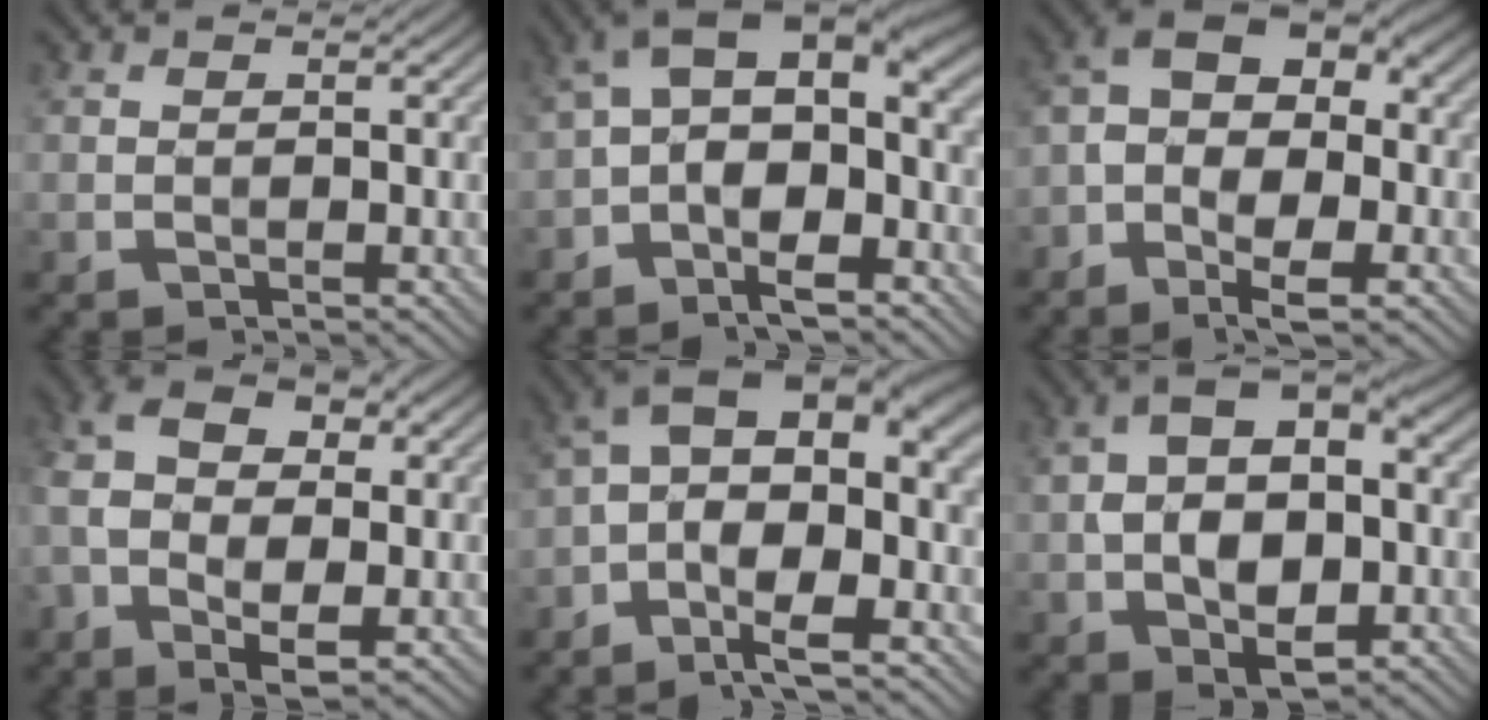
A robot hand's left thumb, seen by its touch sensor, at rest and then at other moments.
{"total": 13.6, "force": [-1.3, 7.1, 11.5], "torque": [-0.201, 0.017, -0.027]}
{"total": 12.8, "force": [-3.0, 6.9, 10.3], "torque": [-0.192, 0.003, -0.051]}
{"total": 10.1, "force": [-0.8, 5.8, 8.2], "torque": [-0.183, 0.008, -0.025]}
{"total": 14.4, "force": [-2.0, 6.4, 12.7], "torque": [-0.223, 0.017, -0.033]}
{"total": 11.5, "force": [-0.7, 6.6, 9.4], "torque": [-0.177, 0.007, -0.016]}